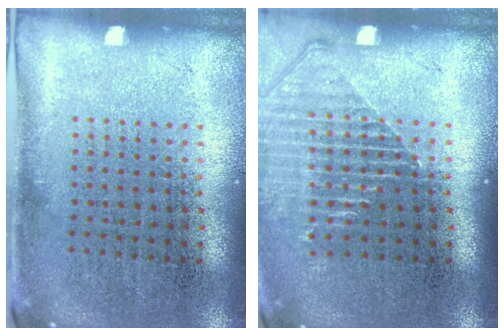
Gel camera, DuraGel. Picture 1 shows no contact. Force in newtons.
{"total": 1.4, "press": 1.3, "slide": 0.5}